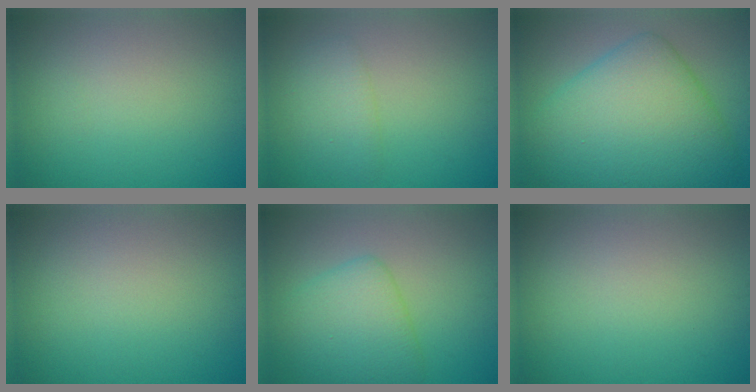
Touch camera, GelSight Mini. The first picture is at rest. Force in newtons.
{"total": 2.2, "press": 2.2, "slide": 0.2}
{"total": 11.4, "press": 11.4, "slide": 0.1}
{"total": 0.0}
{"total": 4.6, "press": 4.6, "slide": 0.1}
{"total": 0.0}